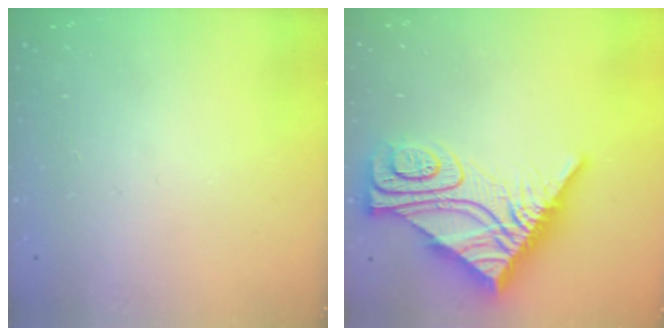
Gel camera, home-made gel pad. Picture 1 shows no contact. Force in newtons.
{"total": 18.8, "press": 18.7, "slide": 1.5}